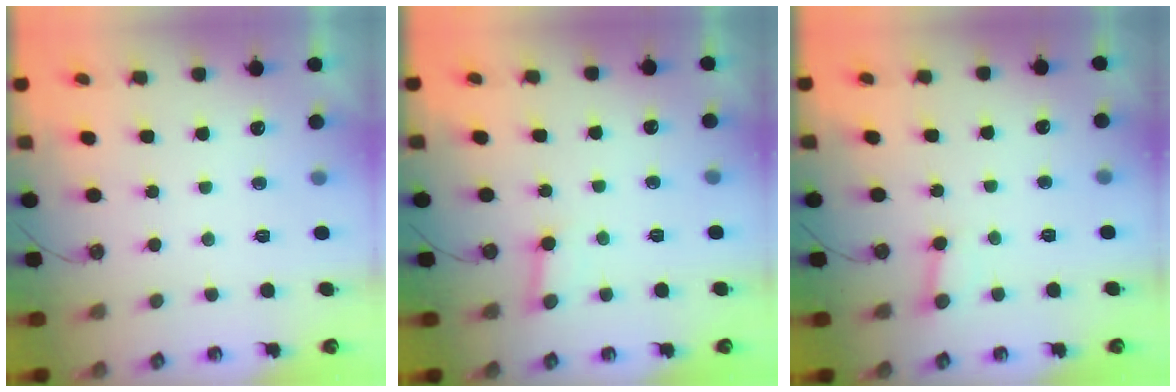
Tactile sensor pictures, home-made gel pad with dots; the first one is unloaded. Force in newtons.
{"total": 3.7, "press": 3.7, "slide": 0.3}
{"total": 2.7, "press": 2.7, "slide": 0.3}